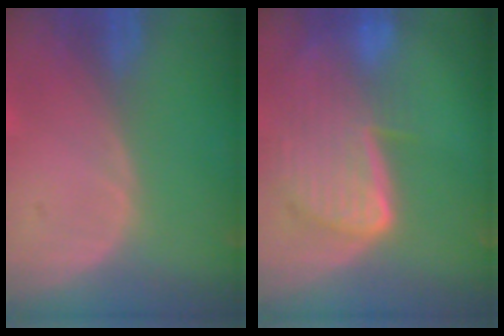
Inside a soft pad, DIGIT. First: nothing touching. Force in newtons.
{"total": 9.8, "press": 8.3, "slide": 5.3}